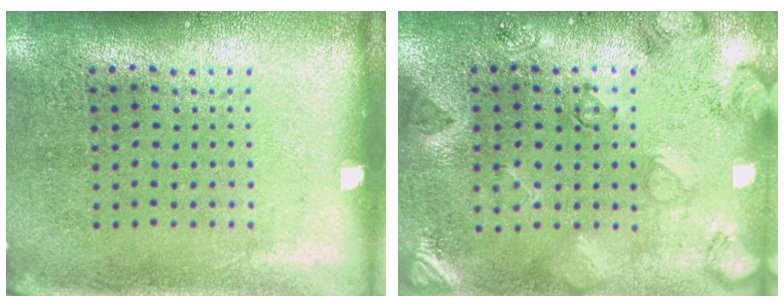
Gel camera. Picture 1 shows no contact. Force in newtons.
{"total": 2.6, "press": 1.9, "slide": 1.7}